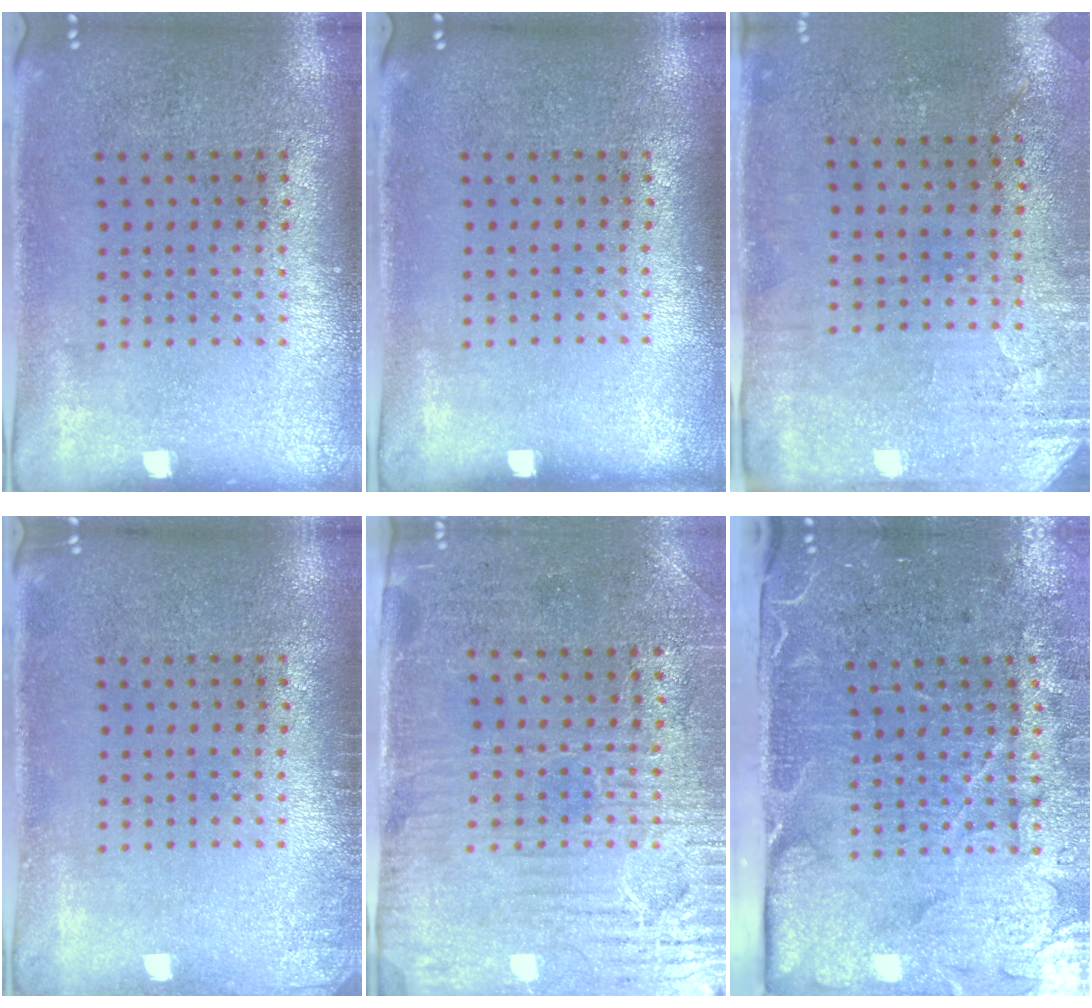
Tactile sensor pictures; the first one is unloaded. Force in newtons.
{"total": 0.0}
{"total": 2.8, "press": 2.4, "slide": 1.6}
{"total": 1.0, "press": 1.0, "slide": 0.2}
{"total": 3.5, "press": 3.2, "slide": 1.6}
{"total": 5.0, "press": 4.0, "slide": 2.9}